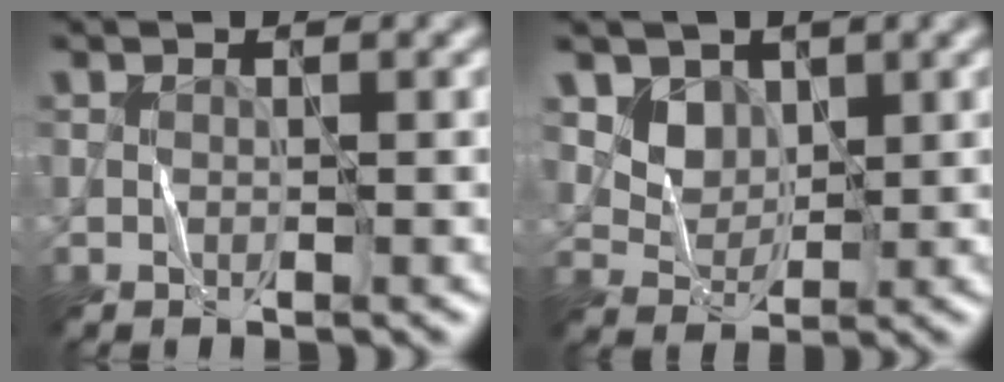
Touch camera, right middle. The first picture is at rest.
{"total": 3.4, "force": [1.8, 2.5, 1.4], "torque": [-0.038, -0.023, 0.051]}